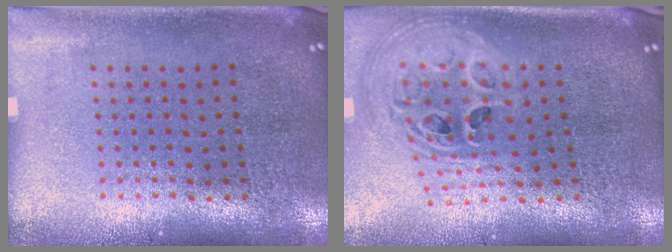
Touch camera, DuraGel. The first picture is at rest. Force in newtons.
{"total": 2.6, "press": 1.9, "slide": 1.8}